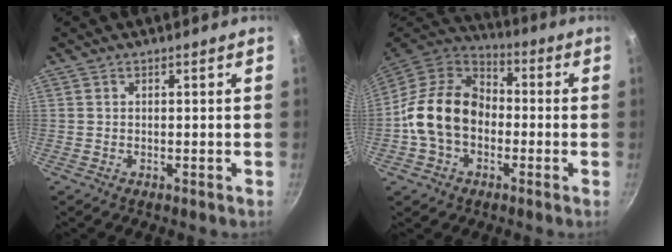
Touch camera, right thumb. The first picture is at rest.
{"total": 16.4, "force": [-2.1, 12.1, 10.9], "torque": [-0.159, 0.038, -0.054]}